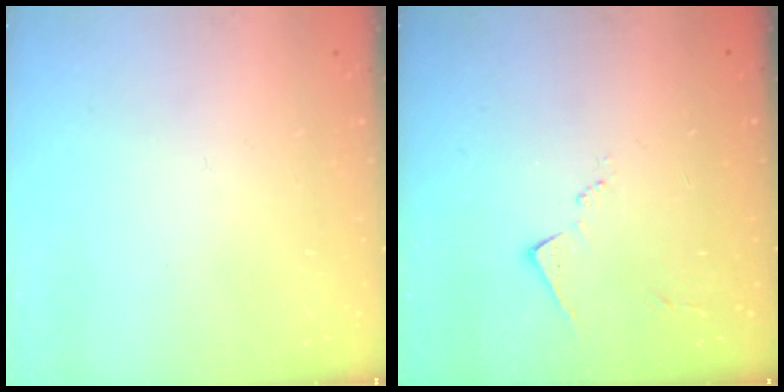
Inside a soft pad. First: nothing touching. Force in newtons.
{"total": 8.1, "press": 8.1, "slide": 0.4}